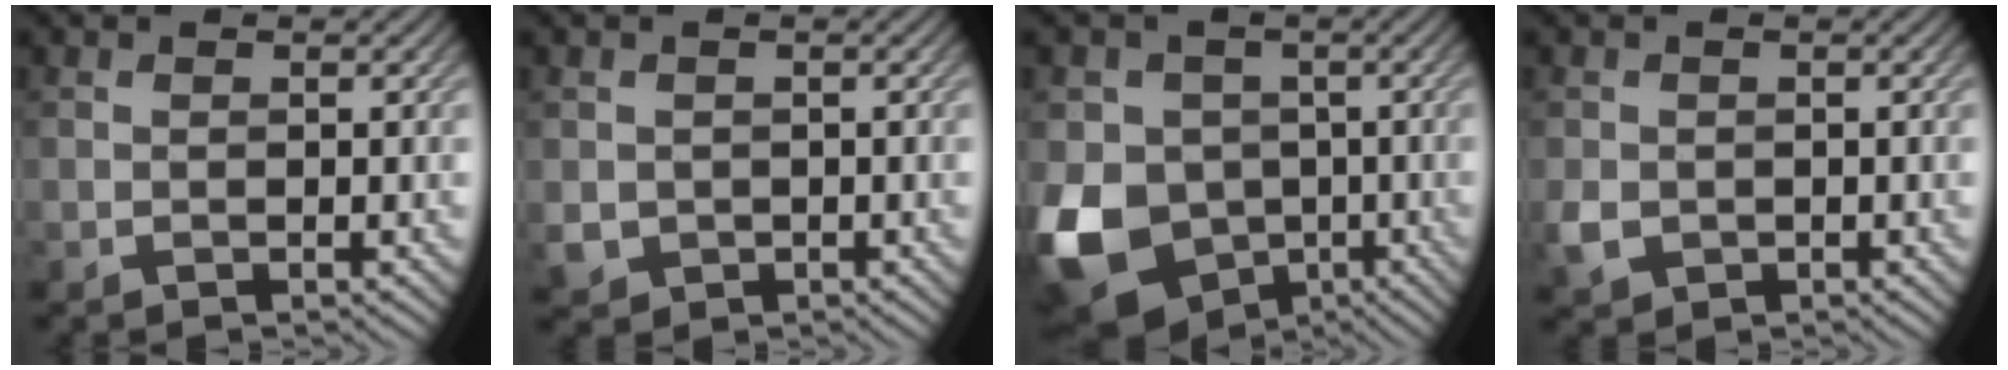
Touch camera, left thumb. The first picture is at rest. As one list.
[{"total": 2.4, "force": [-0.3, 2.3, 0.6], "torque": [-0.023, -0.015, -0.005]}, {"total": 14.2, "force": [-4.3, 11.9, 6.4], "torque": [-0.180, -0.037, -0.090]}, {"total": 2.6, "force": [-0.6, 2.2, 1.2], "torque": [-0.032, -0.009, -0.013]}]